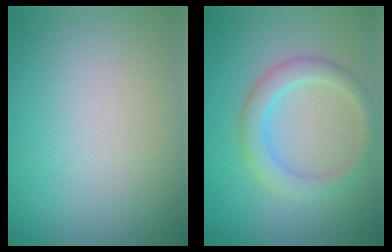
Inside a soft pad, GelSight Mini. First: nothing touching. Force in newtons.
{"total": 3.0, "press": 3.0, "slide": 0.1}